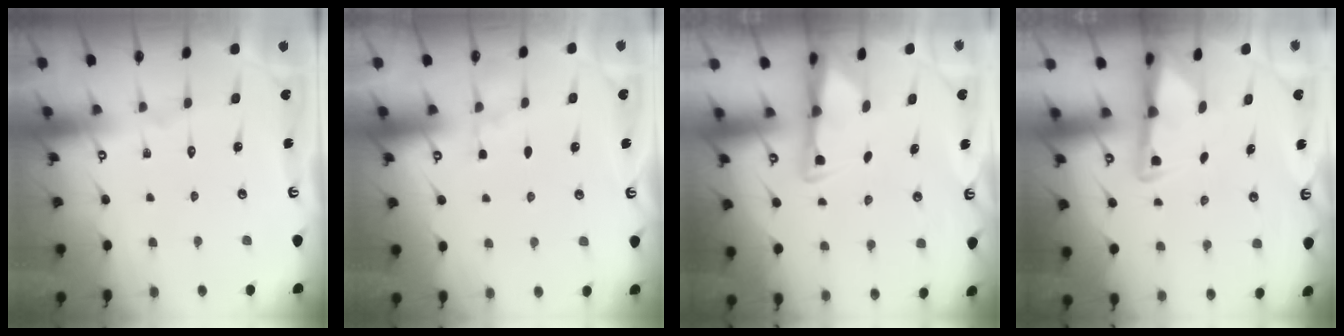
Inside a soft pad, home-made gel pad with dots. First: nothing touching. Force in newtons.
{"total": 2.1, "press": 2.1, "slide": 0.4}
{"total": 3.0, "press": 2.9, "slide": 0.6}
{"total": 3.0, "press": 2.9, "slide": 0.6}